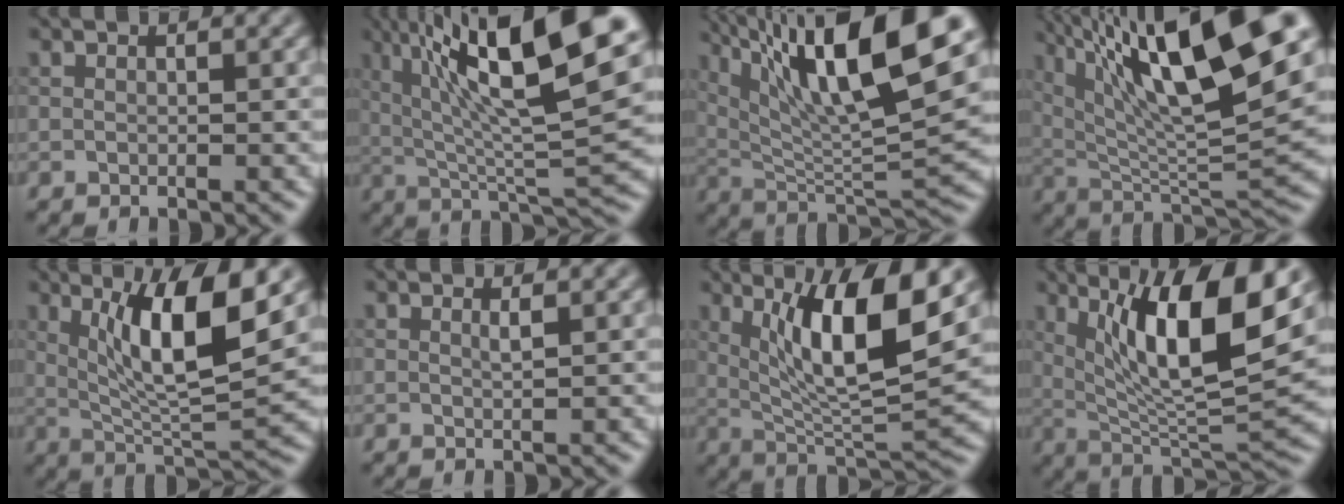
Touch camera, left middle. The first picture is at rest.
{"total": 15.1, "force": [5.7, 3.4, 13.6], "torque": [-0.212, 0.020, 0.095]}
{"total": 14.8, "force": [7.3, 3.4, 12.4], "torque": [-0.210, 0.012, 0.131]}
{"total": 15.0, "force": [7.1, 3.6, 12.8], "torque": [-0.216, 0.016, 0.125]}
{"total": 9.1, "force": [3.2, 1.9, 8.3], "torque": [-0.137, -0.013, 0.063]}
{"total": 0.7, "force": [0.4, 0.1, 0.6], "torque": [-0.009, 0.000, 0.006]}
{"total": 10.3, "force": [3.6, 2.3, 9.3], "torque": [-0.151, -0.013, 0.072]}
{"total": 12.0, "force": [4.5, 3.0, 10.7], "torque": [-0.167, -0.007, 0.084]}